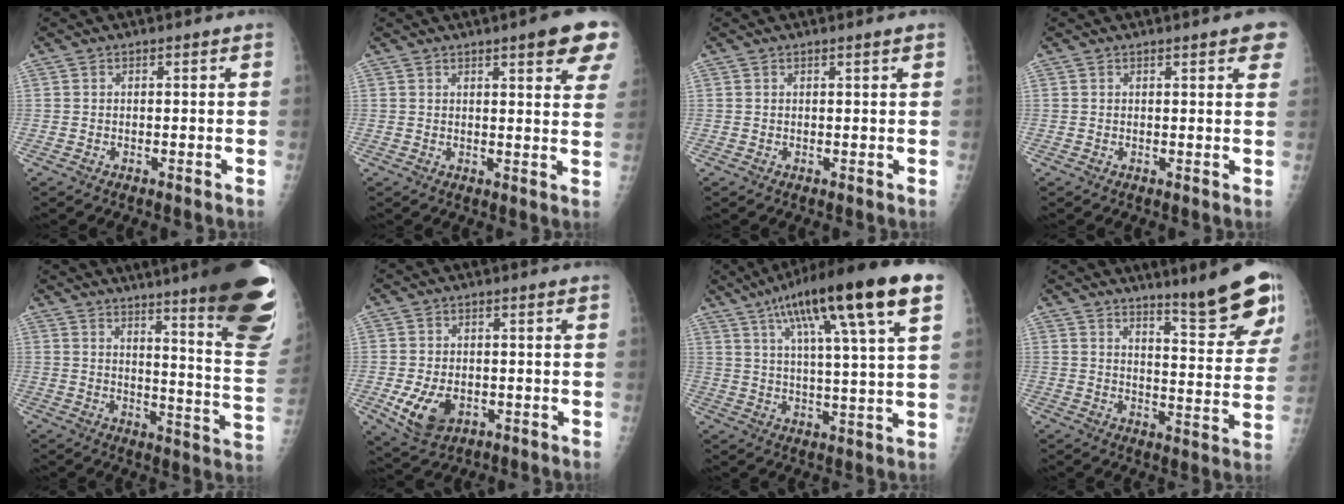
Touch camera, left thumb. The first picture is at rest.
{"total": 9.6, "force": [5.6, 1.8, 7.5], "torque": [-0.071, -0.018, 0.061]}
{"total": 1.0, "force": [0.7, -0.1, 0.7], "torque": [-0.013, -0.001, 0.012]}
{"total": 4.5, "force": [2.6, 0.9, 3.6], "torque": [-0.026, 0.000, 0.026]}
{"total": 25.9, "force": [17.2, 2.8, 19.3], "torque": [-0.198, -0.111, 0.220]}
{"total": 7.6, "force": [-2.1, 5.1, 5.3], "torque": [-0.091, -0.001, -0.024]}
{"total": 20.9, "force": [10.4, 3.0, 17.8], "torque": [-0.283, -0.005, 0.162]}
{"total": 14.1, "force": [9.8, 2.1, 9.9], "torque": [-0.105, -0.068, 0.143]}